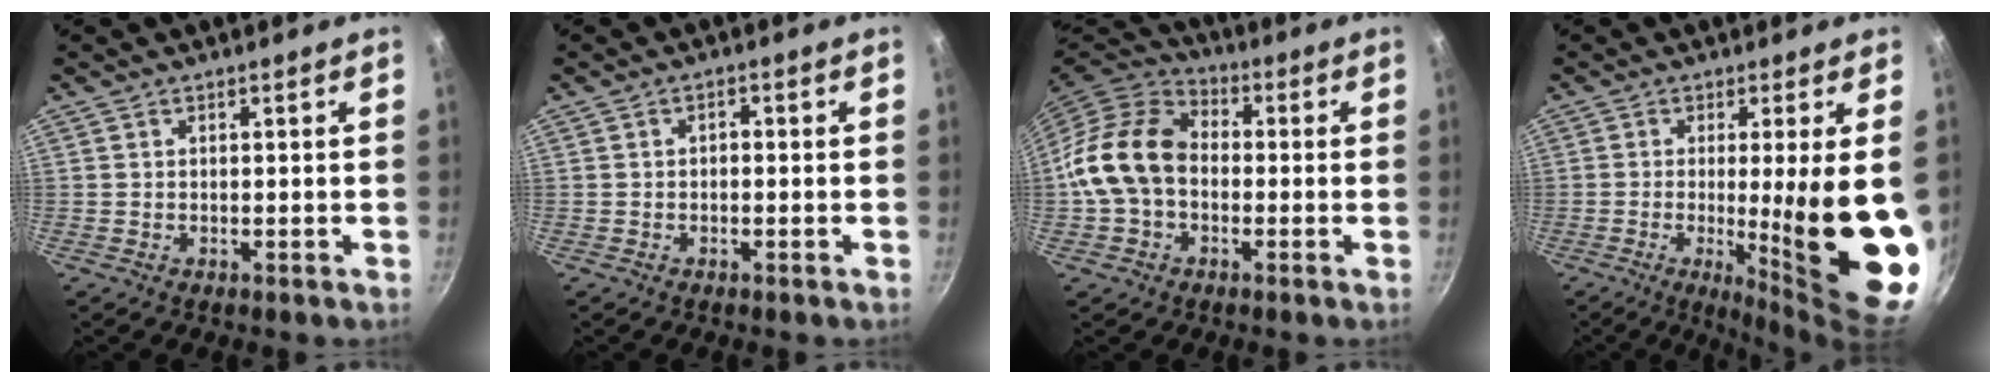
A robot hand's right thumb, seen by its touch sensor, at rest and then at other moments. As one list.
[{"total": 1.3, "force": [-0.3, 0.8, 0.9], "torque": [-0.014, 0.010, -0.006]}, {"total": 14.5, "force": [-1.0, 10.8, 9.6], "torque": [-0.156, 0.035, -0.036]}, {"total": 19.7, "force": [-2.2, 2.9, 19.4], "torque": [-0.250, -0.024, -0.014]}]